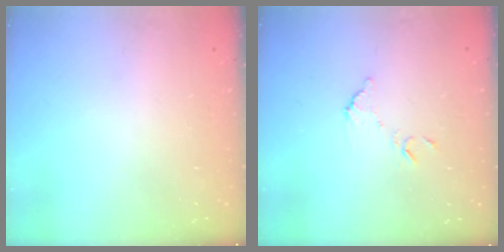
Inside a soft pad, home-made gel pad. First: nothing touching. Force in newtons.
{"total": 6.9, "press": 6.9, "slide": 0.5}